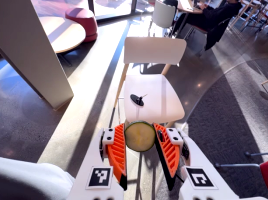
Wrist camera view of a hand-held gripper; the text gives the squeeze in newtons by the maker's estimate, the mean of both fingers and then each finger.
{"total": 9.3, "left": 9.2, "right": 9.4}